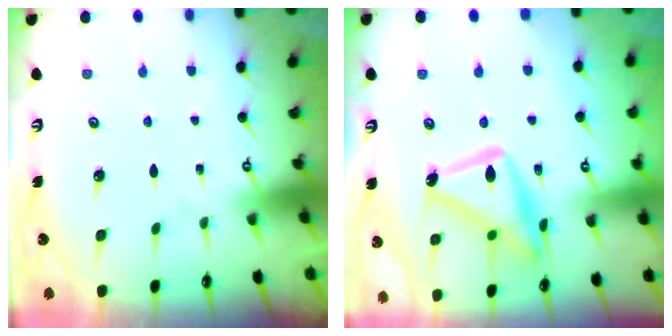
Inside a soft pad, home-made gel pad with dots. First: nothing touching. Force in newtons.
{"total": 18.9, "press": 18.9, "slide": 1.2}